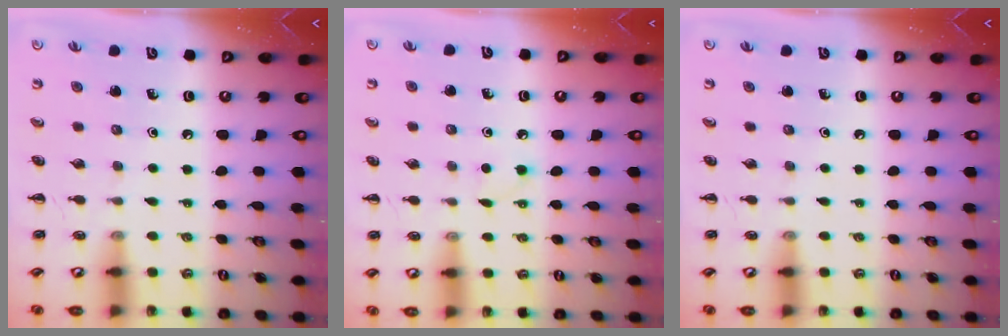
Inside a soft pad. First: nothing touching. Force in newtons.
{"total": 2.2, "press": 2.0, "slide": 0.8}
{"total": 0.0}